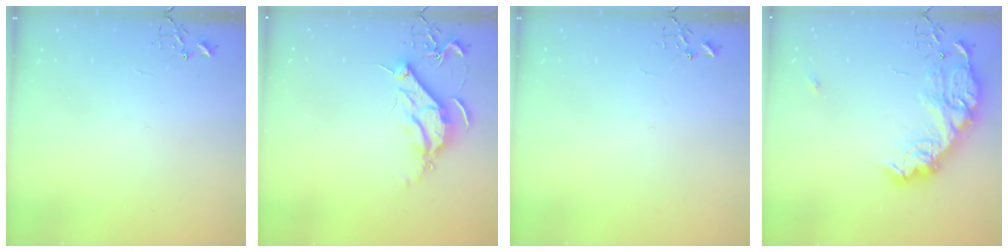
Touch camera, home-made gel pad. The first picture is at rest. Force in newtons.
{"total": 9.5, "press": 9.4, "slide": 1.0}
{"total": 0.0}
{"total": 18.7, "press": 18.7, "slide": 1.3}